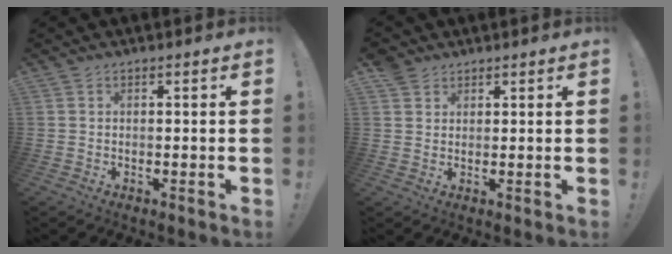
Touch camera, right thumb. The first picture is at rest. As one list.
[{"total": 3.4, "force": [2.5, 2.3, 0.6], "torque": [-0.008, -0.012, 0.046]}]